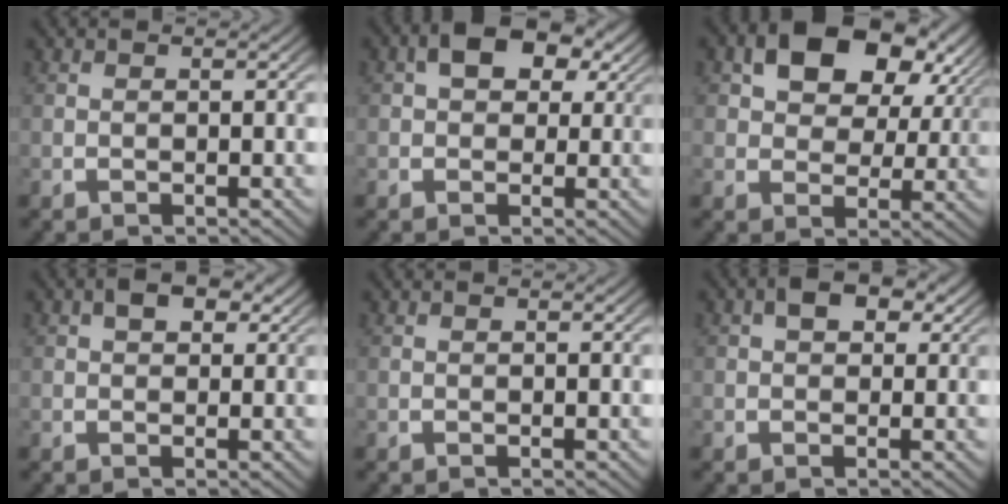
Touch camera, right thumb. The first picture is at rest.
{"total": 5.0, "force": [2.2, 3.0, 3.3], "torque": [-0.051, 0.008, 0.030]}
{"total": 8.3, "force": [3.3, 4.9, 5.8], "torque": [-0.104, -0.004, 0.060]}
{"total": 2.5, "force": [1.3, 1.5, 1.6], "torque": [-0.021, 0.001, 0.019]}
{"total": 0.0}
{"total": 3.0, "force": [1.3, 1.9, 1.9], "torque": [-0.026, 0.002, 0.016]}